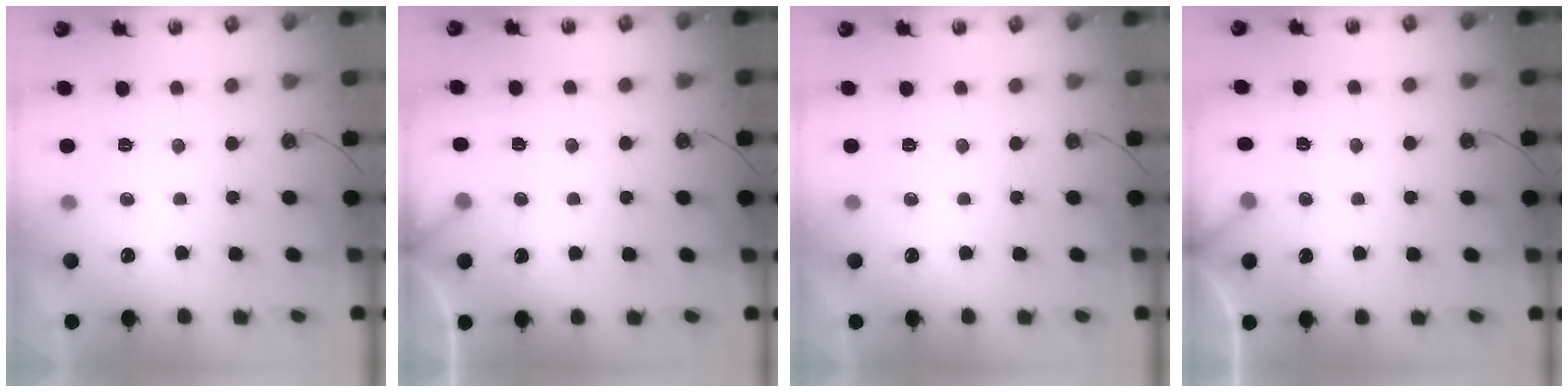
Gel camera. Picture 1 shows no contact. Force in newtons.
{"total": 3.4, "press": 3.3, "slide": 0.3}
{"total": 0.0}
{"total": 2.9, "press": 2.9, "slide": 0.2}